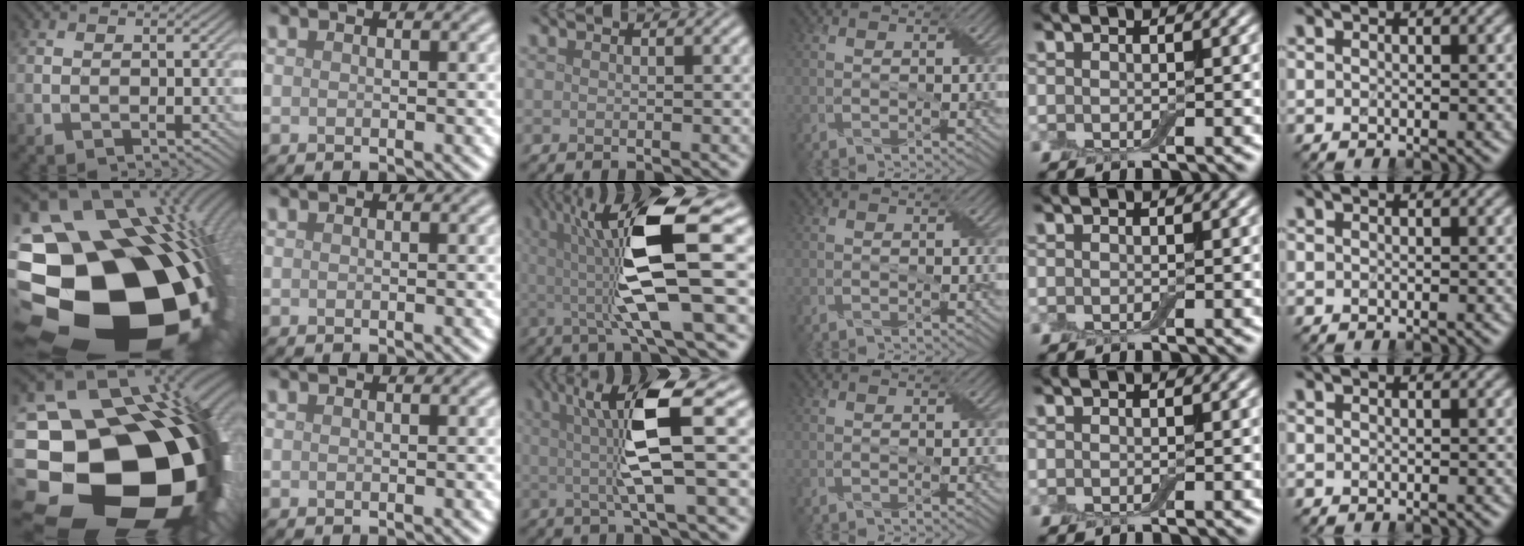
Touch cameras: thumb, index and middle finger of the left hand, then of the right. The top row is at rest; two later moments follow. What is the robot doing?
{"motion": "wrap", "object": "adhesive wrap"}